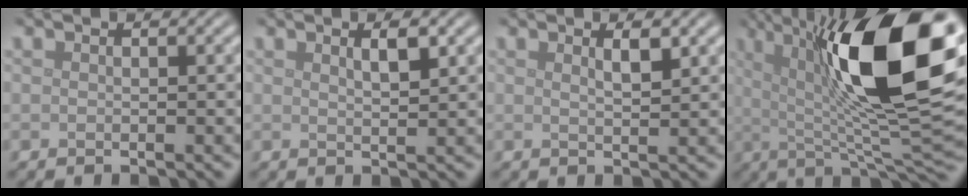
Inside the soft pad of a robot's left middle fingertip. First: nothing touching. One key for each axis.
{"total": 1.8, "fx": 1.0, "fy": 0.4, "fz": 1.4, "tx": -0.022, "ty": 0.004, "tz": 0.015}
{"total": 1.7, "fx": 0.9, "fy": 0.4, "fz": 1.4, "tx": -0.018, "ty": 0.003, "tz": 0.011}
{"total": 17.4, "fx": 4.9, "fy": 5.4, "fz": 15.8, "tx": -0.233, "ty": 0.006, "tz": 0.073}